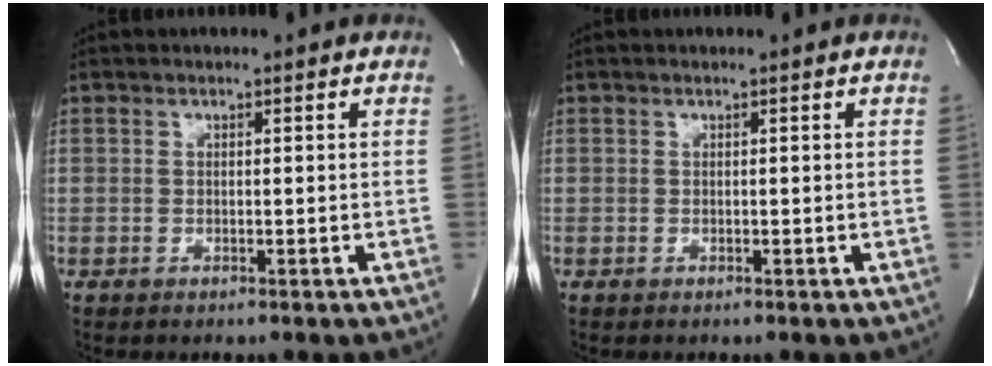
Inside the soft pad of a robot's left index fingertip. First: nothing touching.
{"total": 0.0}